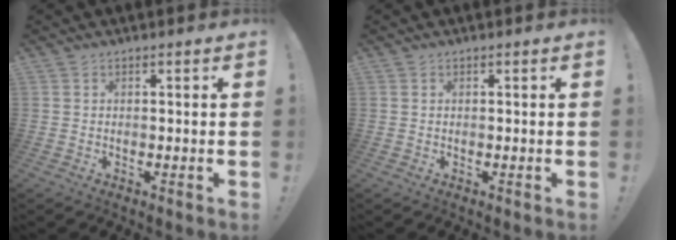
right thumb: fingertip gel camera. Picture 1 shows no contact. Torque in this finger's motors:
{"motor_torque": [0.02, 0.02, 0.00, 0.00, 0.00]}